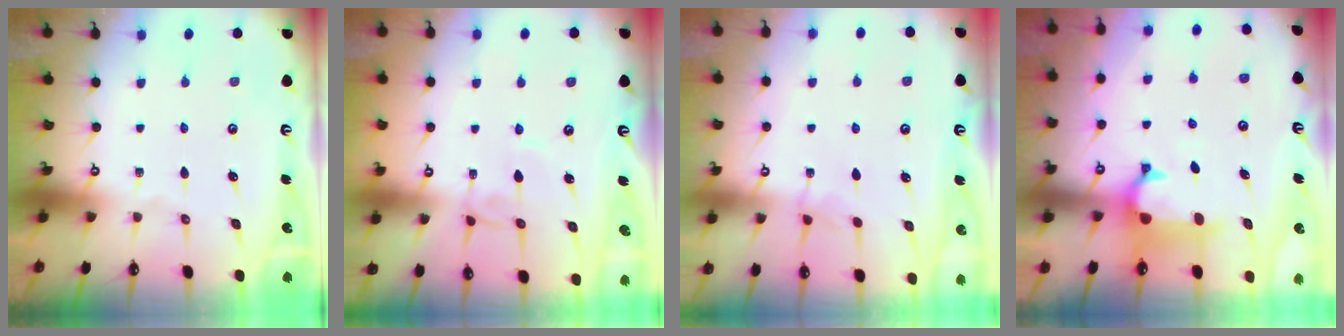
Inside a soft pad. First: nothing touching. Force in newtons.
{"total": 2.0, "press": 2.0, "slide": 0.2}
{"total": 3.1, "press": 3.1, "slide": 0.2}
{"total": 1.2, "press": 0.6, "slide": 1.0}